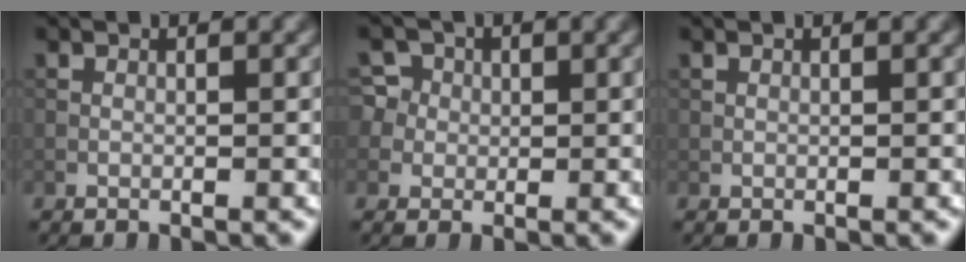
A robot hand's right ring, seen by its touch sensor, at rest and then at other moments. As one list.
[{"total": 5.7, "force": [1.4, 5.2, 1.8], "torque": [-0.036, 0.041, 0.008]}, {"total": 0.0}]